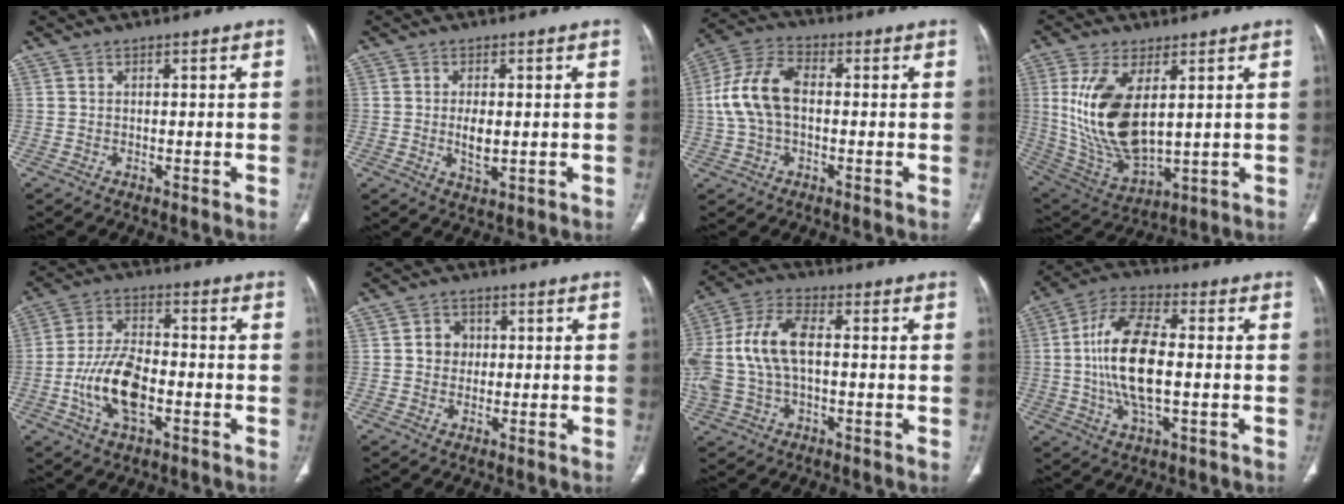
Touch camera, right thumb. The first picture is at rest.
{"total": 4.2, "force": [-0.1, 1.9, 3.7], "torque": [-0.068, -0.008, 0.002]}
{"total": 11.2, "force": [0.1, 6.8, 9.0], "torque": [-0.187, 0.030, -0.002]}
{"total": 16.9, "force": [3.6, 8.1, 14.3], "torque": [-0.283, -0.022, 0.092]}
{"total": 12.0, "force": [-3.3, 6.0, 9.8], "torque": [-0.186, 0.018, -0.063]}
{"total": 3.8, "force": [0.5, 3.4, 1.6], "torque": [-0.003, 0.005, 0.004]}
{"total": 14.4, "force": [0.4, 8.0, 11.9], "torque": [-0.265, 0.032, 0.006]}
{"total": 15.2, "force": [-0.5, 6.8, 13.6], "torque": [-0.271, 0.017, -0.011]}